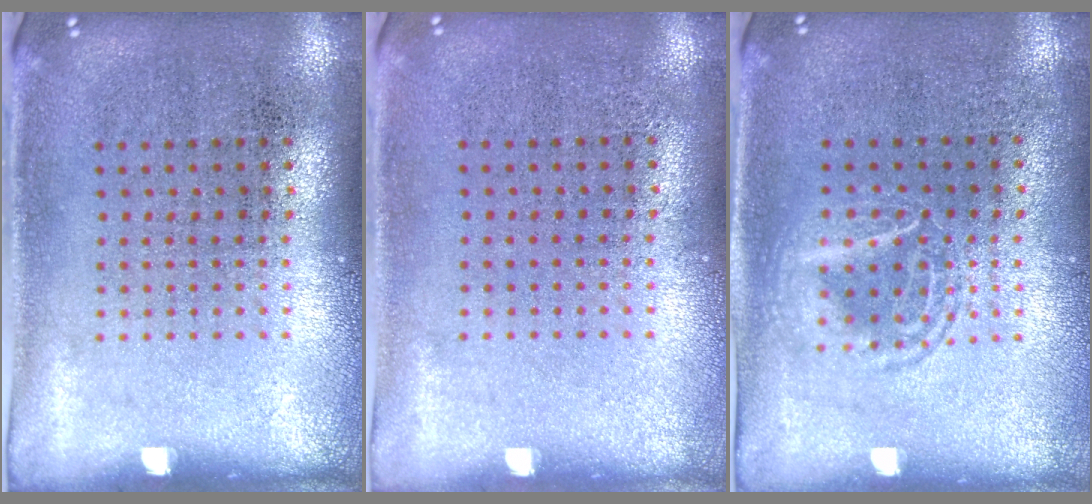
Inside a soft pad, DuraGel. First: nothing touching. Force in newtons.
{"total": 0.0}
{"total": 1.2, "press": 1.2, "slide": 0.1}